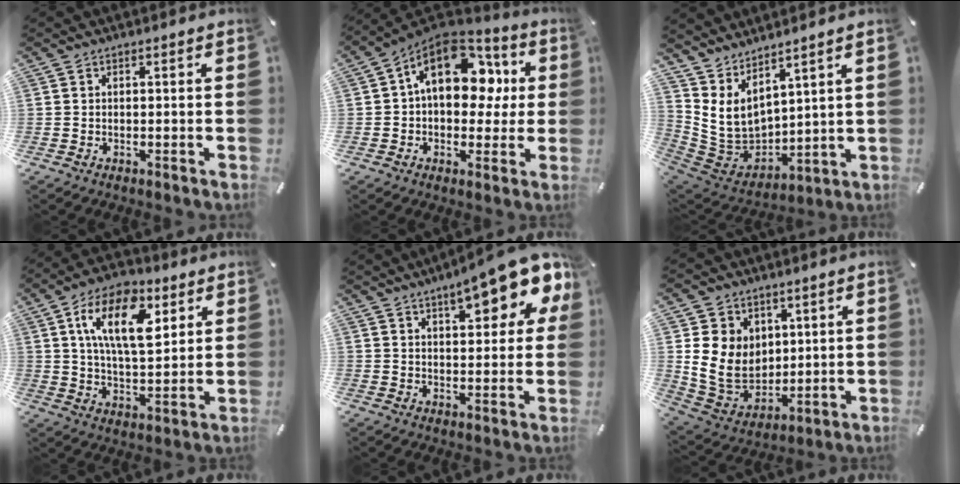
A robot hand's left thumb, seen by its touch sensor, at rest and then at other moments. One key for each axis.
{"total": 18.0, "fx": 5.2, "fy": 11.6, "fz": 12.7, "tx": -0.198, "ty": -0.019, "tz": 0.088}
{"total": 8.8, "fx": 5.6, "fy": 6.2, "fz": 2.9, "tx": -0.077, "ty": -0.053, "tz": 0.118}
{"total": 15.9, "fx": 7.0, "fy": 8.2, "fz": 11.7, "tx": -0.204, "ty": -0.006, "tz": 0.122}
{"total": 14.6, "fx": 9.4, "fy": 4.8, "fz": 10.0, "tx": -0.140, "ty": -0.048, "tz": 0.155}
{"total": 12.0, "fx": 2.3, "fy": 10.6, "fz": 5.0, "tx": -0.115, "ty": -0.020, "tz": 0.049}